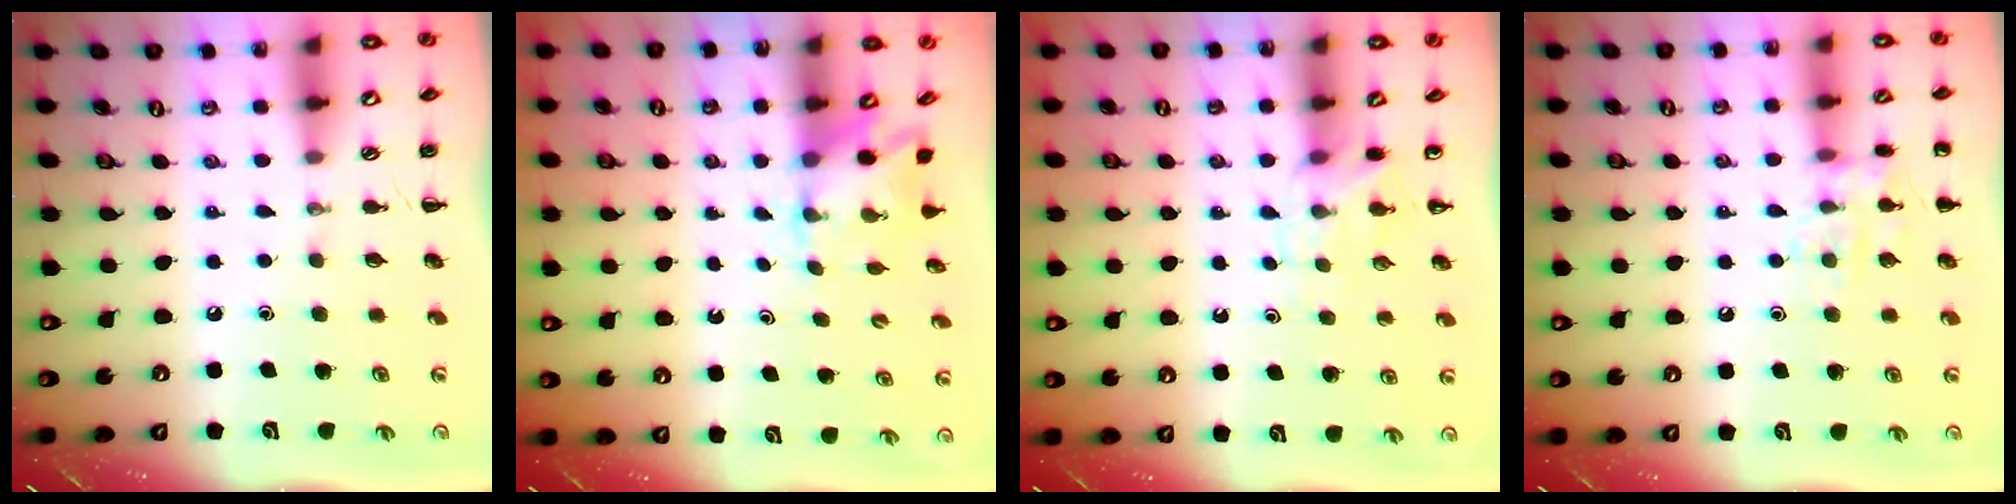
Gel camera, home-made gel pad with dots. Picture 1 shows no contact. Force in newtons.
{"total": 2.6, "press": 2.4, "slide": 1.1}
{"total": 3.6, "press": 3.4, "slide": 1.2}
{"total": 9.7, "press": 9.7, "slide": 0.8}